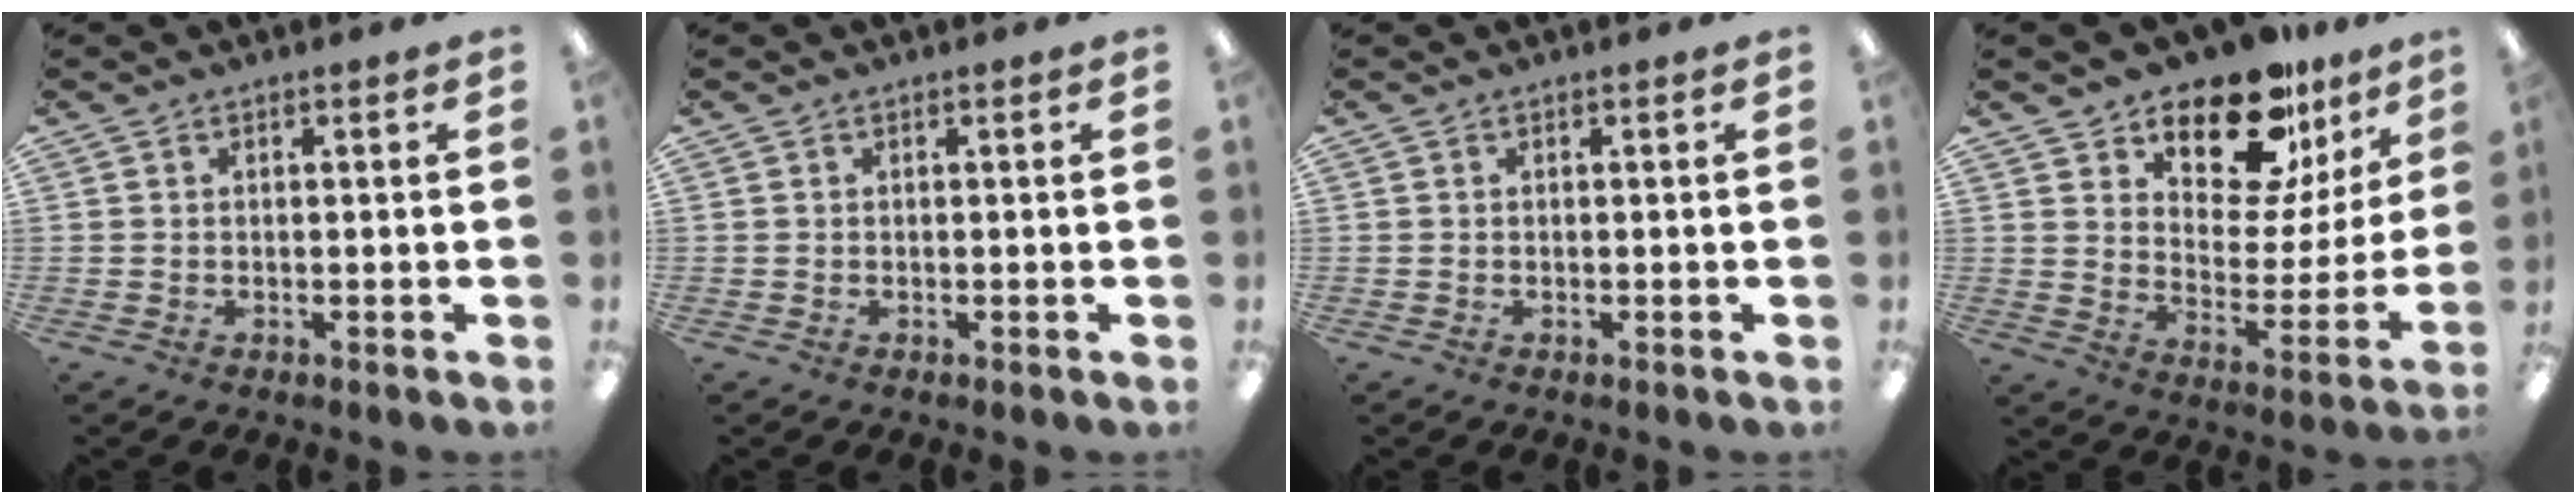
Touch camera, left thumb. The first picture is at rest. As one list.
[{"total": 0.0}, {"total": 0.0}, {"total": 18.4, "force": [14.5, 7.6, 8.5], "torque": [-0.143, -0.105, 0.251]}]